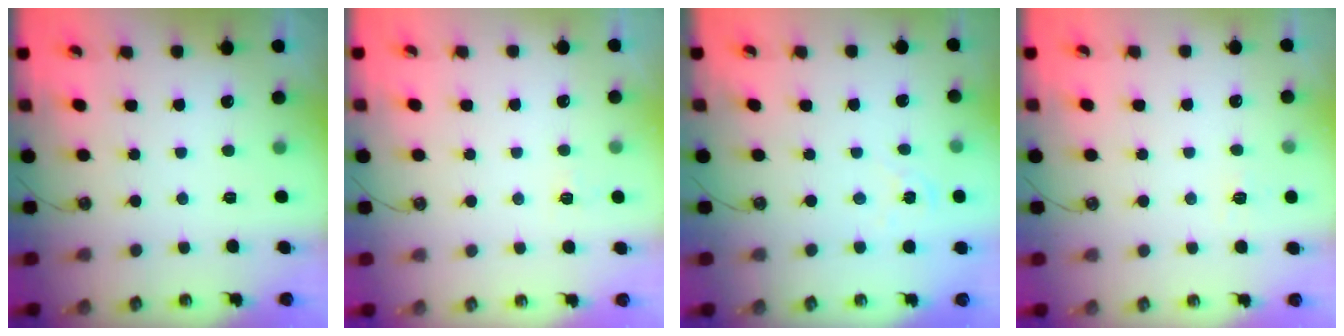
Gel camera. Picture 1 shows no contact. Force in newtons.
{"total": 2.7, "press": 2.7, "slide": 0.3}
{"total": 1.3, "press": 1.3, "slide": 0.2}
{"total": 4.6, "press": 4.6, "slide": 0.6}